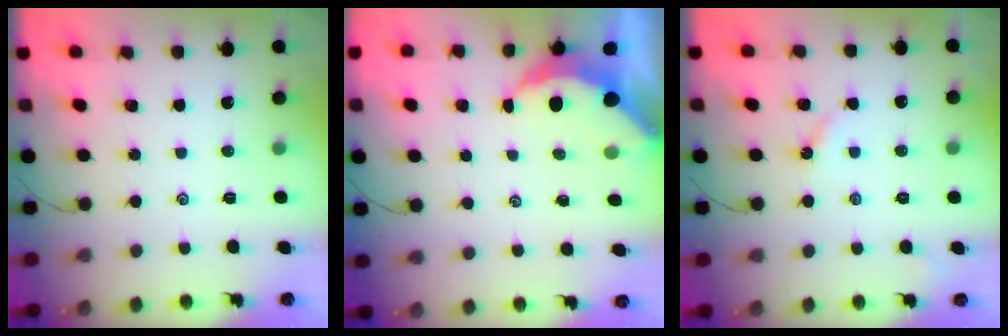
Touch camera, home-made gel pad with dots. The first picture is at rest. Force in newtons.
{"total": 5.2, "press": 5.1, "slide": 0.9}
{"total": 3.0, "press": 2.9, "slide": 0.5}